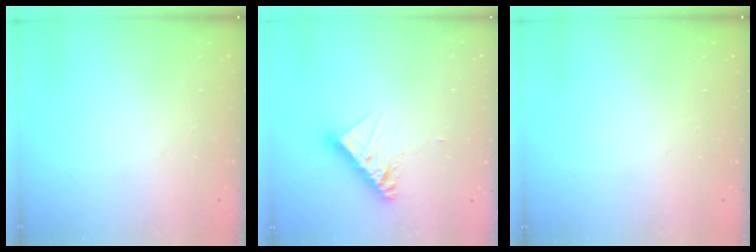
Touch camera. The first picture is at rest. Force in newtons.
{"total": 10.2, "press": 10.2, "slide": 0.7}
{"total": 0.0}